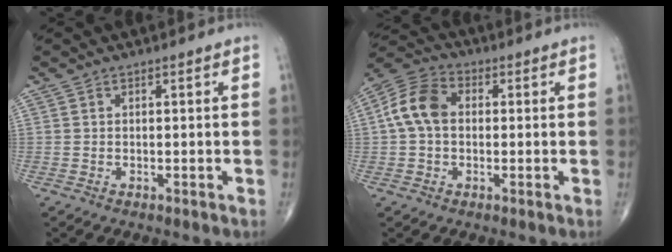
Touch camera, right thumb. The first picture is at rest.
{"total": 9.2, "force": [0.6, 6.5, 6.5], "torque": [-0.128, 0.028, 0.001]}